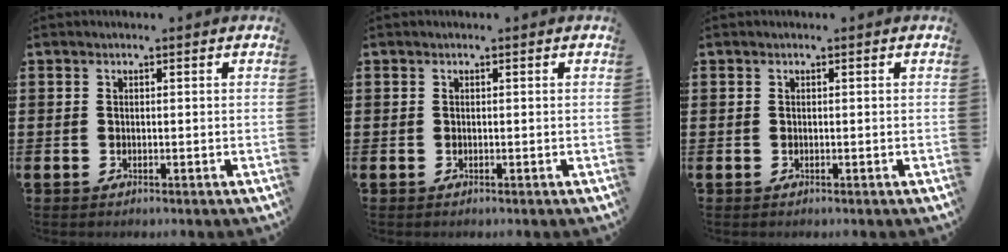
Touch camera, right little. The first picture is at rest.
{"total": 0.0}
{"total": 0.0}